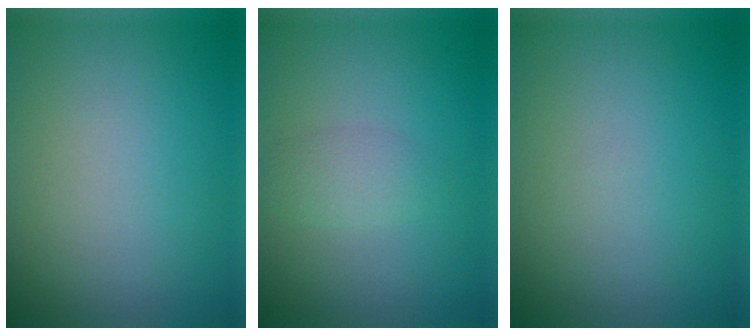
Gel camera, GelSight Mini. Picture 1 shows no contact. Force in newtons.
{"total": 1.5, "press": 1.5, "slide": 0.0}
{"total": 0.0}